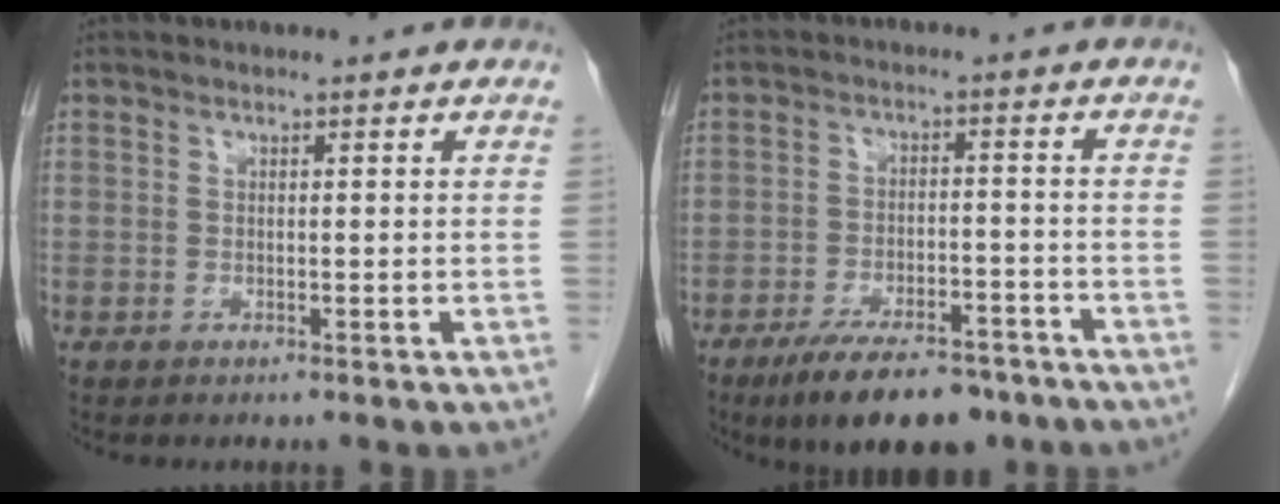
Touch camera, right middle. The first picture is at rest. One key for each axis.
{"total": 11.7, "fx": -8.8, "fy": 4.1, "fz": 6.5, "tx": -0.095, "ty": -0.005, "tz": -0.139}